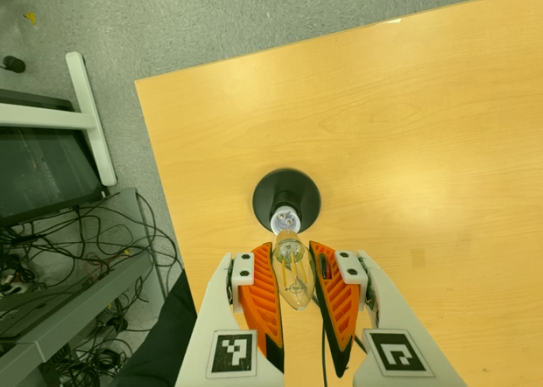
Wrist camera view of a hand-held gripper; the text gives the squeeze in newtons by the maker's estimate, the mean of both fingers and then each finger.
{"total": 19.2, "left": 21.6, "right": 16.7}